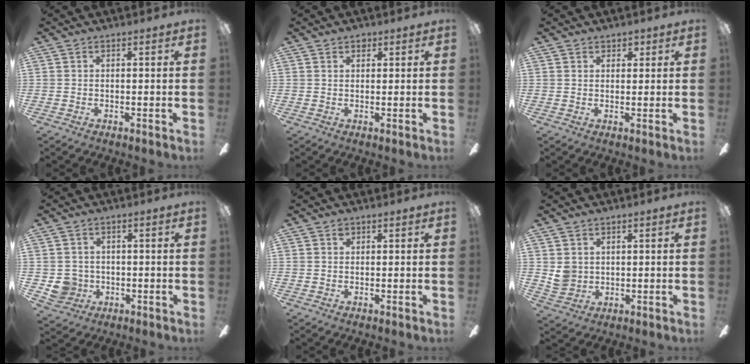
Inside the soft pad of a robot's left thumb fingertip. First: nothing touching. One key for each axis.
{"total": 1.4, "fx": 1.0, "fy": 0.9, "fz": 0.4, "tx": -0.002, "ty": -0.002, "tz": 0.018}
{"total": 1.9, "fx": 1.4, "fy": 1.3, "fz": 0.2, "tx": 0.012, "ty": -0.005, "tz": 0.024}
{"total": 5.0, "fx": -0.5, "fy": 4.9, "fz": 0.8, "tx": -0.031, "ty": 0.006, "tz": -0.007}
{"total": 0.8, "fx": 0.5, "fy": 0.5, "fz": 0.3, "tx": -0.008, "ty": 0.002, "tz": 0.009}
{"total": 4.4, "fx": 1.7, "fy": 4.0, "fz": 1.0, "tx": -0.021, "ty": 0.005, "tz": 0.033}